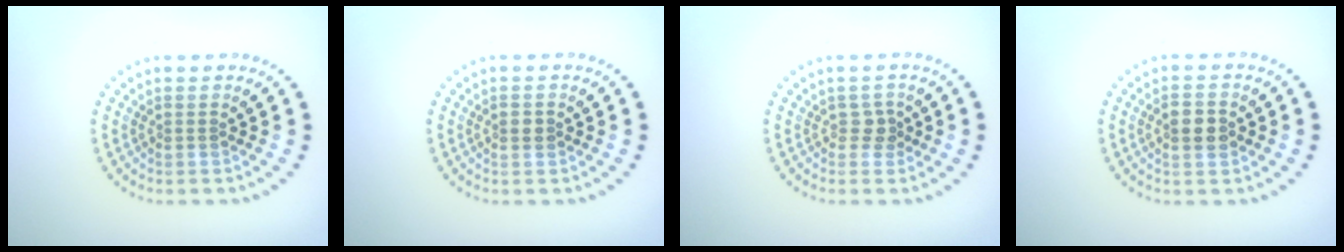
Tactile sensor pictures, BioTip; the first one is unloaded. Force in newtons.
{"total": 1.1, "press": 1.1, "slide": 0.2}
{"total": 1.3, "press": 1.1, "slide": 0.7}
{"total": 2.8, "press": 2.7, "slide": 0.1}